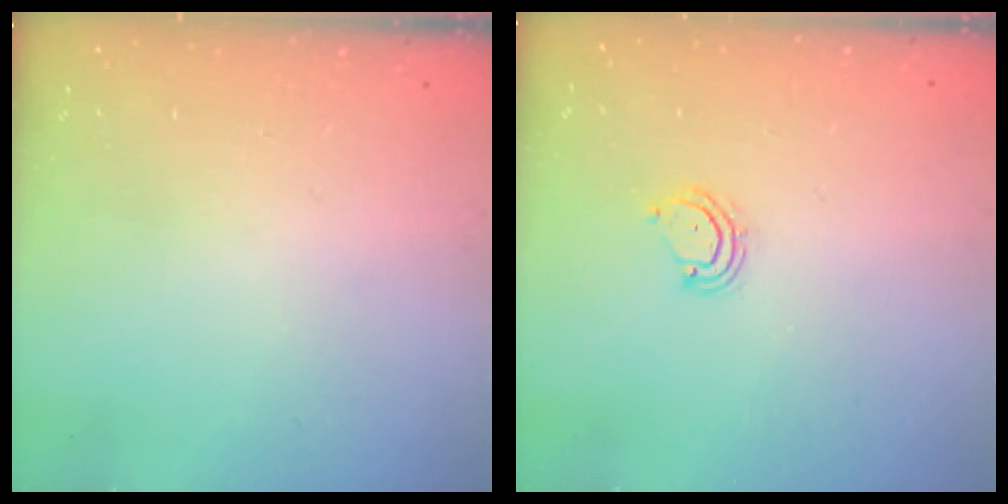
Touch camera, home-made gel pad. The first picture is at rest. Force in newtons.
{"total": 3.9, "press": 3.9, "slide": 0.3}